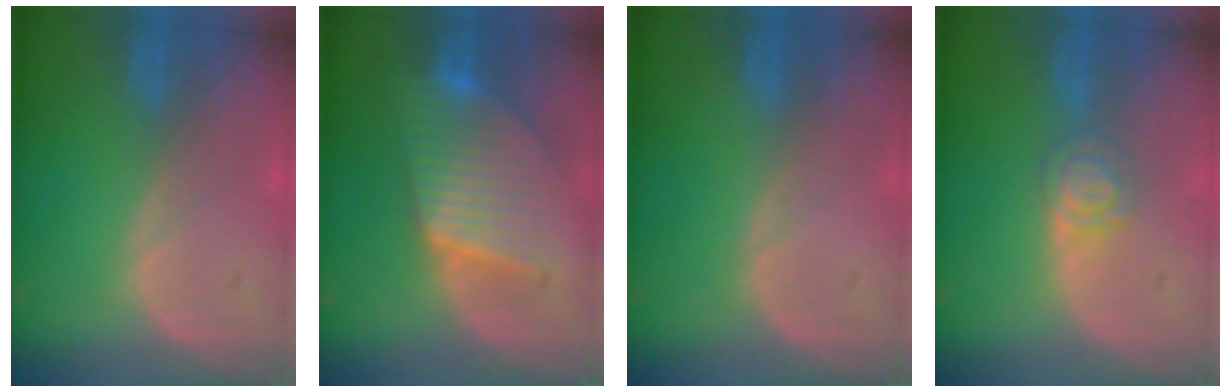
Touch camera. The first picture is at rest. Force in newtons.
{"total": 9.1, "press": 9.1, "slide": 0.4}
{"total": 0.0}
{"total": 3.8, "press": 3.7, "slide": 0.9}